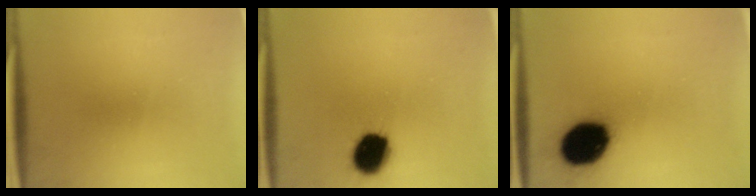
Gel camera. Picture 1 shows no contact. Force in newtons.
{"total": 10.7}
{"total": 15.7}